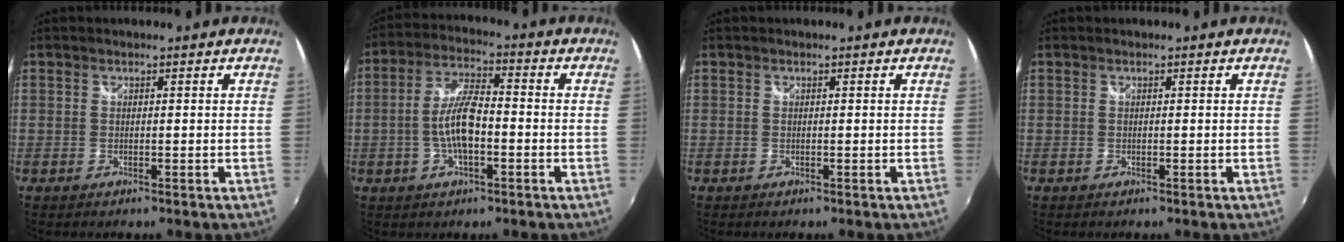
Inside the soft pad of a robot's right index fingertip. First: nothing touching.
{"total": 8.7, "force": [-2.2, 2.9, 7.9], "torque": [-0.159, 0.008, -0.041]}
{"total": 0.0}
{"total": 0.0}